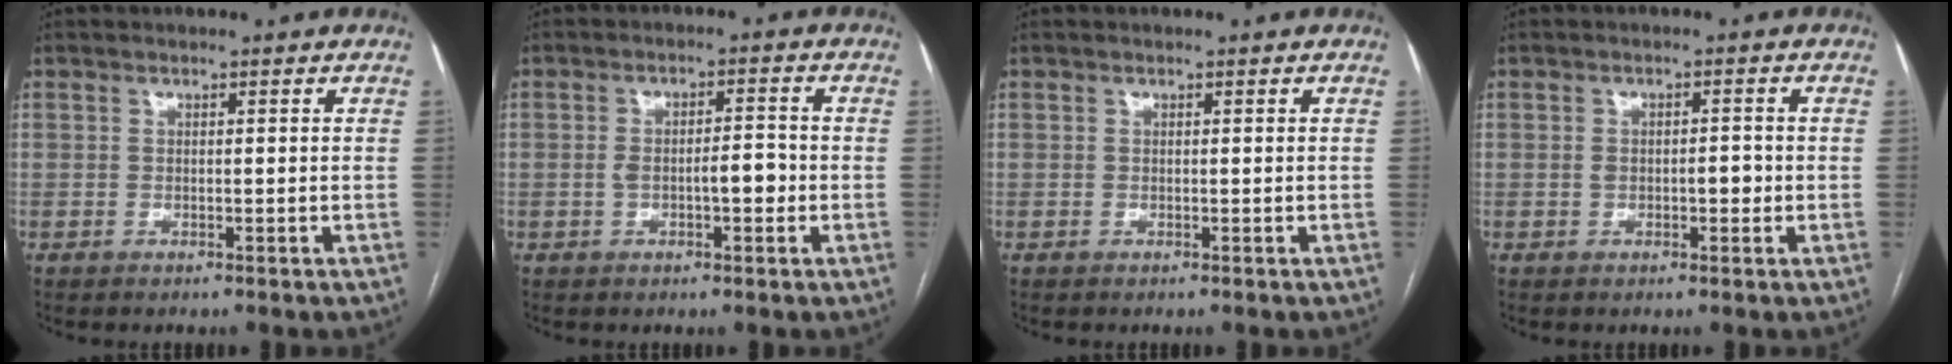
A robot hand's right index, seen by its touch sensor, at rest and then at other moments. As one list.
[{"total": 4.6, "force": [-1.0, 1.5, 4.3], "torque": [-0.080, 0.014, -0.013]}, {"total": 0.0}, {"total": 2.7, "force": [-0.5, 1.3, 2.3], "torque": [-0.040, 0.010, -0.003]}]